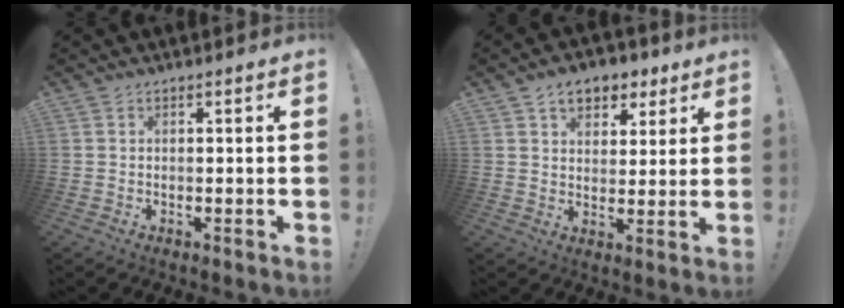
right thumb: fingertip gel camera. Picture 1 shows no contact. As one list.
[{"total": 8.5, "force": [4.8, 5.9, 3.7], "torque": [-0.054, -0.019, 0.092]}]